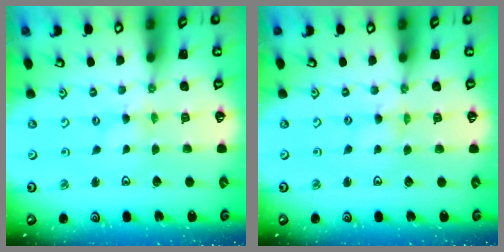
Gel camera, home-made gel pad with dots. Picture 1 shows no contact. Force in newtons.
{"total": 1.2, "press": 1.2, "slide": 0.2}